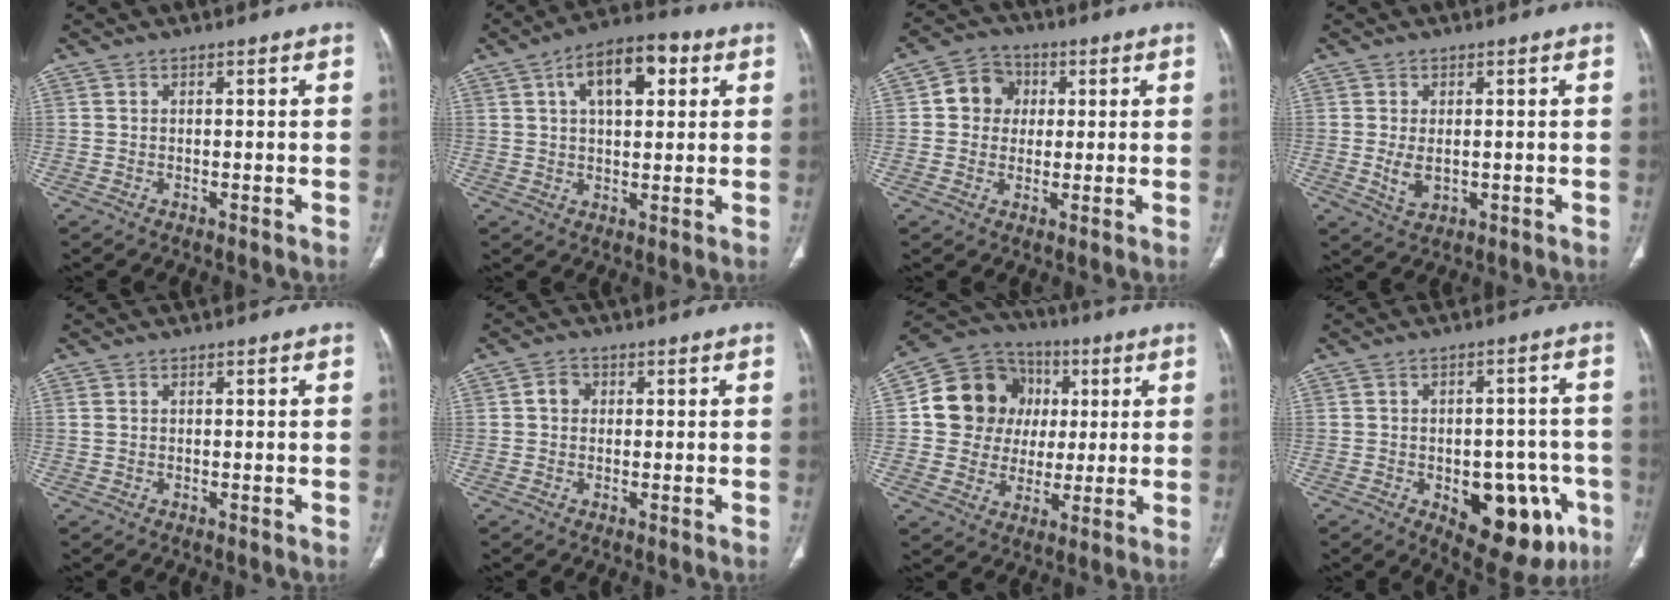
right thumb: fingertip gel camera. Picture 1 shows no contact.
{"total": 11.8, "force": [4.1, 5.9, 9.3], "torque": [-0.132, 0.013, 0.059]}
{"total": 7.4, "force": [1.3, 6.6, 3.0], "torque": [-0.018, 0.007, 0.013]}
{"total": 3.8, "force": [-0.2, 2.3, 3.0], "torque": [-0.056, -0.008, 0.005]}
{"total": 0.9, "force": [0.2, 0.6, 0.7], "torque": [-0.024, 0.008, 0.009]}
{"total": 2.5, "force": [0.3, 2.2, 1.2], "torque": [-0.011, 0.009, 0.003]}
{"total": 15.8, "force": [2.5, 14.2, 6.5], "torque": [-0.076, 0.018, 0.046]}
{"total": 16.6, "force": [-6.0, 9.1, 12.5], "torque": [-0.119, 0.024, -0.061]}